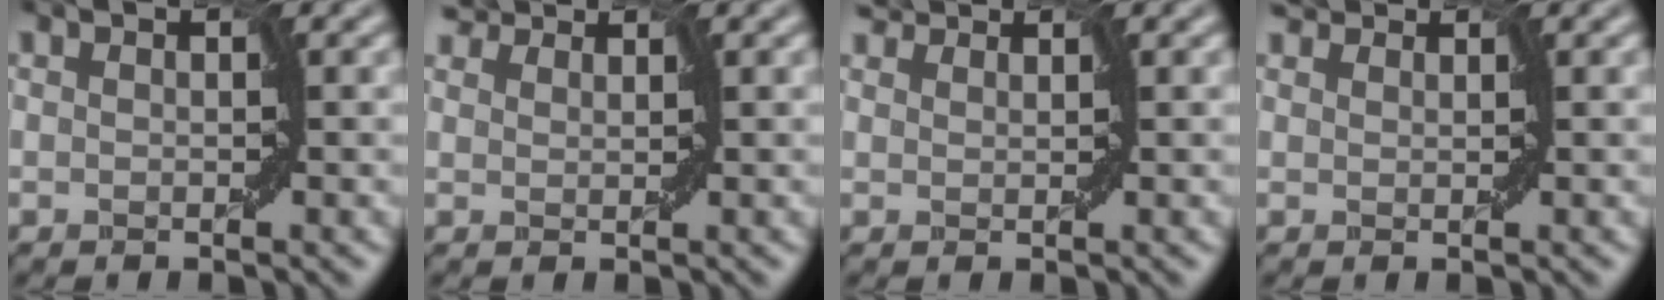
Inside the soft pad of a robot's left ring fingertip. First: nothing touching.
{"total": 2.7, "force": [2.5, 1.0, 0.7], "torque": [-0.016, 0.005, 0.043]}
{"total": 2.2, "force": [2.1, 0.5, 0.5], "torque": [-0.011, 0.006, 0.033]}
{"total": 1.6, "force": [1.6, 0.4, 0.3], "torque": [-0.008, 0.003, 0.024]}